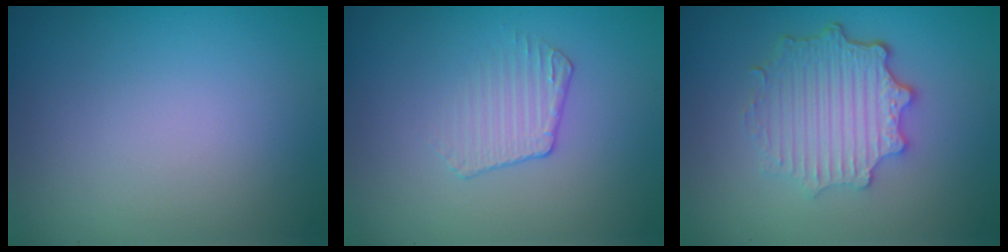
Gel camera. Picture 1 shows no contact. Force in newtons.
{"total": 1.8, "press": 0.9, "slide": 1.5}
{"total": 4.9, "press": 3.7, "slide": 3.2}